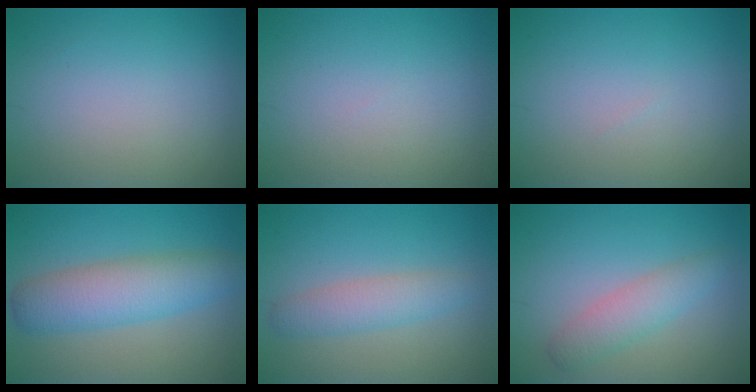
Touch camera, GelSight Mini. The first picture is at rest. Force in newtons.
{"total": 0.0}
{"total": 0.0}
{"total": 5.8, "press": 5.8, "slide": 0.3}
{"total": 3.0, "press": 3.0, "slide": 0.1}
{"total": 2.9, "press": 2.9, "slide": 0.1}